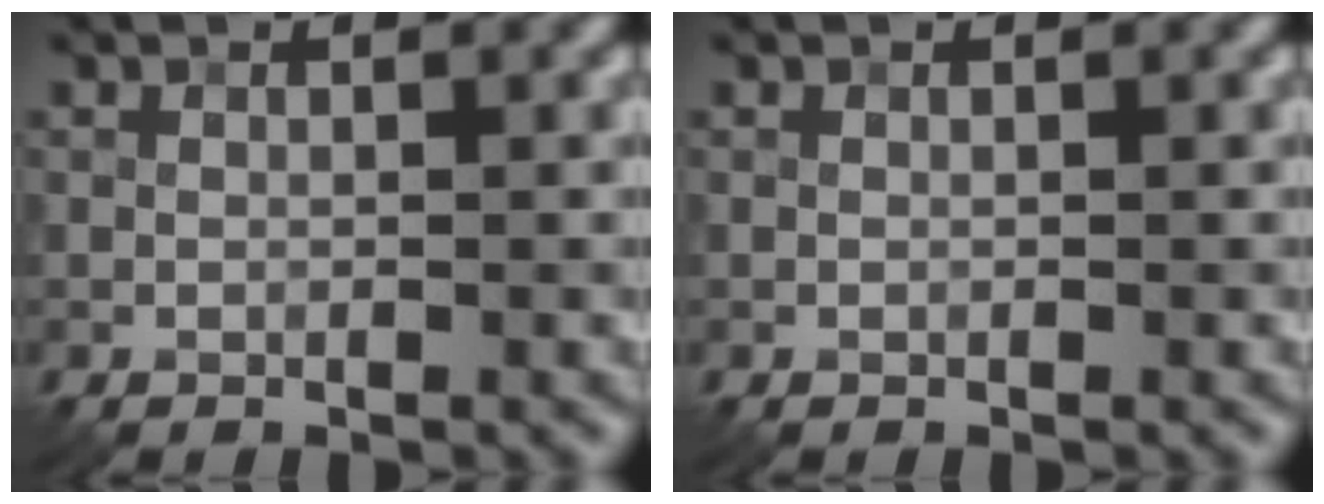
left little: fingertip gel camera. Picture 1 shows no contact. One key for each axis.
{"total": 0.0}